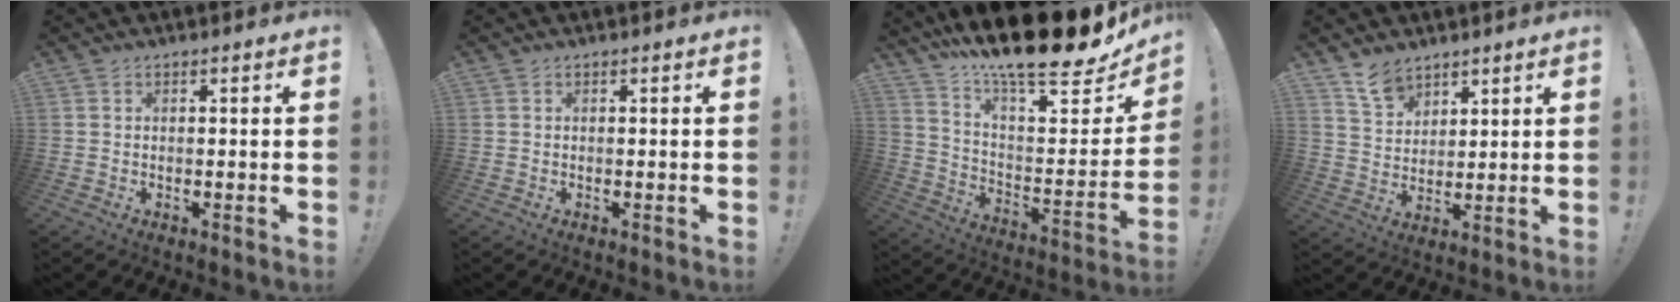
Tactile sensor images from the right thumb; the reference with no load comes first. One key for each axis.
{"total": 0.0}
{"total": 19.1, "fx": 15.7, "fy": 3.4, "fz": 10.3, "tx": -0.150, "ty": -0.135, "tz": 0.255}
{"total": 7.7, "fx": 6.2, "fy": 4.1, "fz": 2.0, "tx": -0.038, "ty": -0.037, "tz": 0.119}